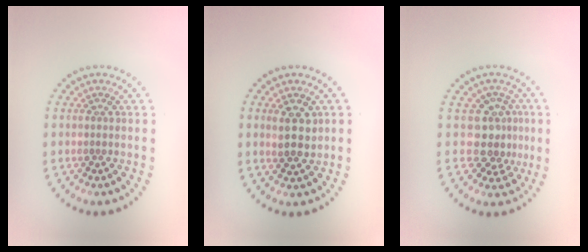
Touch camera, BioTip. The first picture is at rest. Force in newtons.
{"total": 2.8, "press": 2.7, "slide": 0.7}
{"total": 3.2, "press": 2.6, "slide": 1.9}